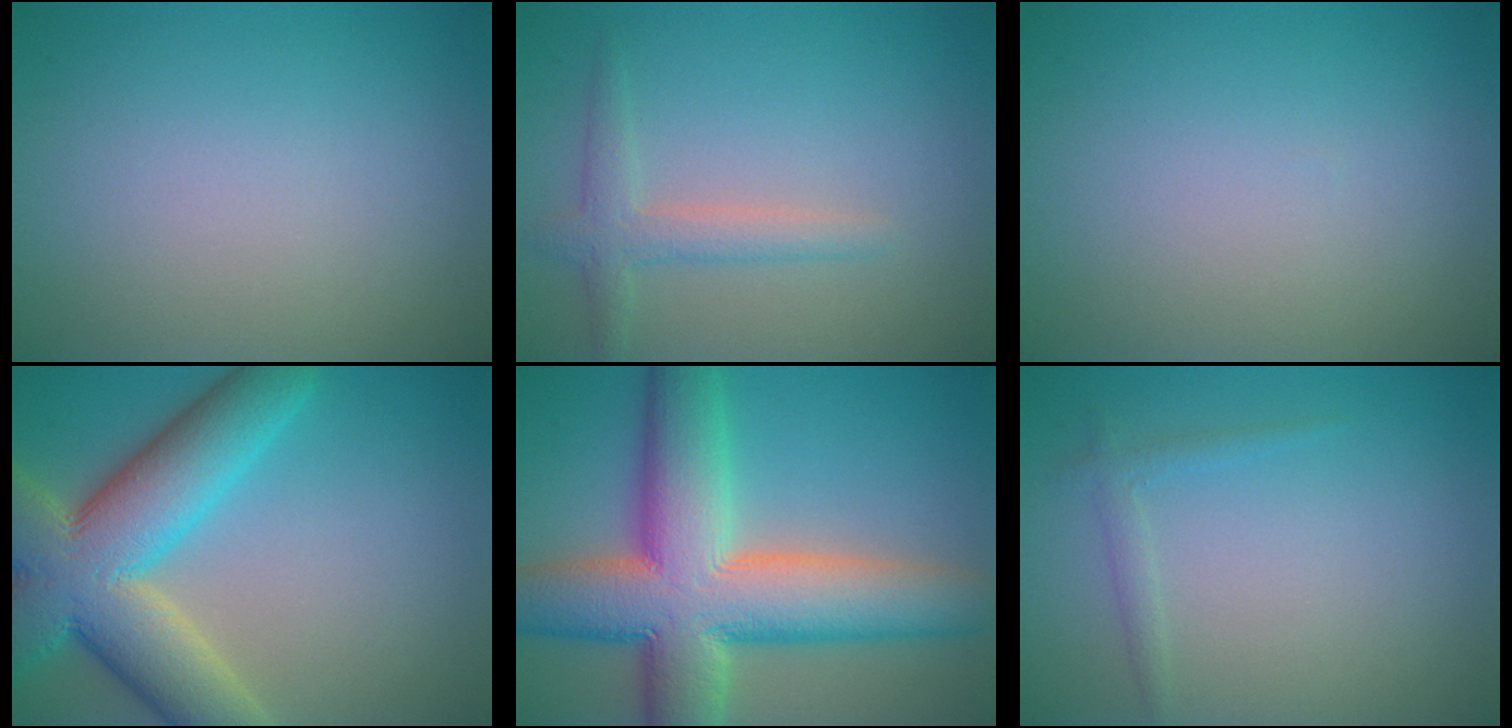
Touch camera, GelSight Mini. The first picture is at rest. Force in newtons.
{"total": 2.4, "press": 2.4, "slide": 0.1}
{"total": 0.0}
{"total": 11.6, "press": 11.6, "slide": 1.0}
{"total": 13.4, "press": 13.3, "slide": 0.9}
{"total": 1.2, "press": 1.2, "slide": 0.0}